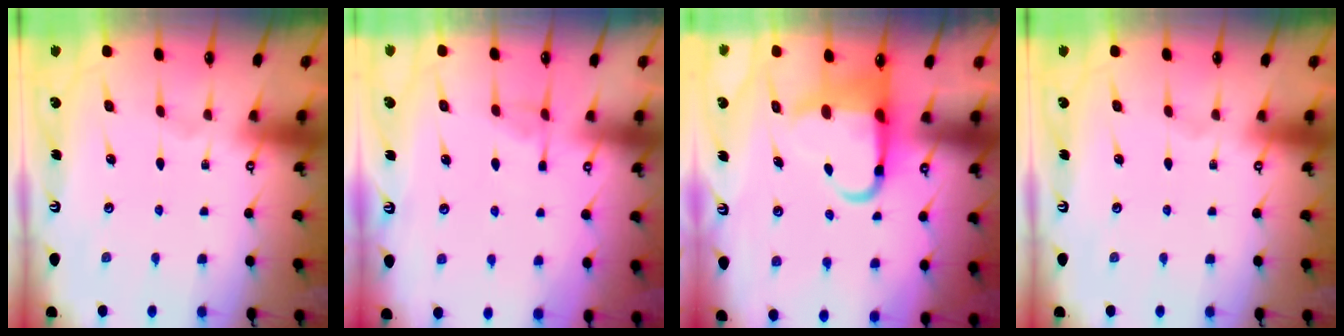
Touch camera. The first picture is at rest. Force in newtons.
{"total": 3.8, "press": 3.8, "slide": 0.5}
{"total": 8.0, "press": 7.9, "slide": 1.3}
{"total": 0.0}